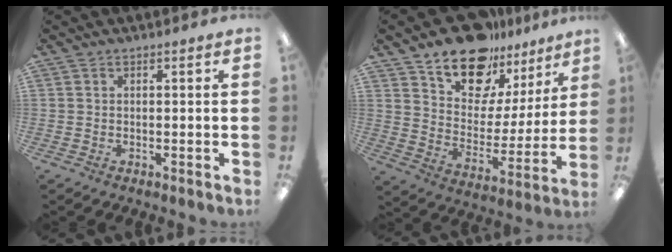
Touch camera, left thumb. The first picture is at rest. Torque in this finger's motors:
{"motor_torque": [0.39, 0.40, 1.39, -1.38, 0.22]}